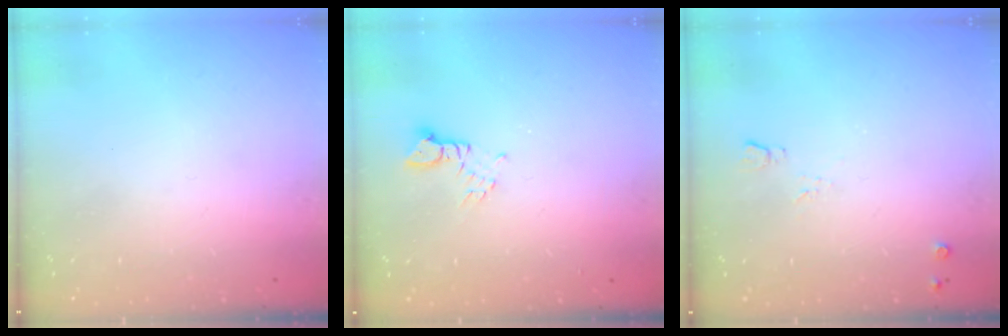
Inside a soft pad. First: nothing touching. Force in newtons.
{"total": 2.6, "press": 2.5, "slide": 0.4}
{"total": 5.2, "press": 5.1, "slide": 1.1}